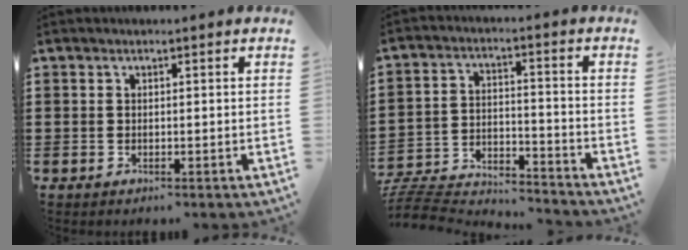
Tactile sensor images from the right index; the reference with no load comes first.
{"total": 6.1, "force": [-6.0, 0.6, 1.0], "torque": [-0.034, -0.005, -0.125]}